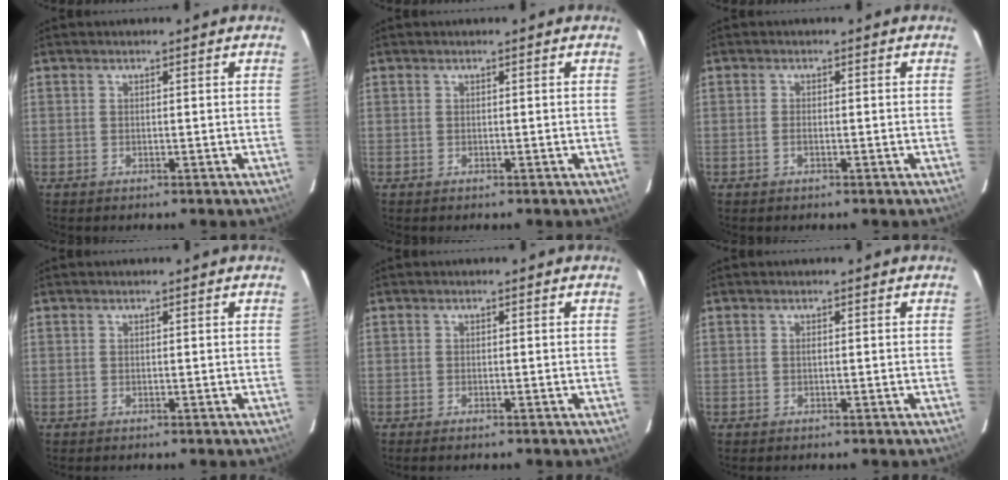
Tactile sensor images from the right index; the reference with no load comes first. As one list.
[{"total": 0.0}, {"total": 1.0, "force": [-0.4, 0.5, 0.8], "torque": [-0.019, 0.002, -0.008]}, {"total": 0.0}, {"total": 0.7, "force": [-0.6, 0.1, 0.4], "torque": [-0.008, -0.001, -0.012]}, {"total": 0.0}]